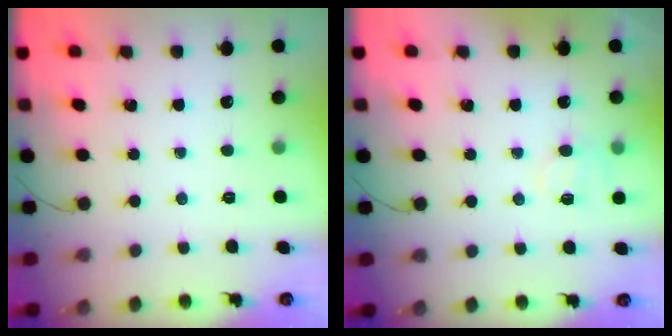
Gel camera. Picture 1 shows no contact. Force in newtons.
{"total": 5.0, "press": 4.9, "slide": 1.2}